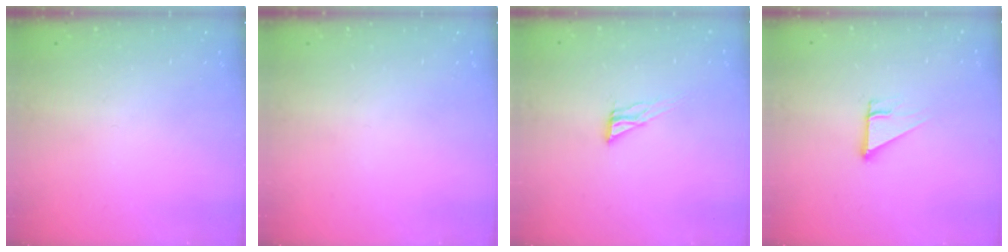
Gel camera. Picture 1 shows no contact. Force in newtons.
{"total": 0.0}
{"total": 6.9, "press": 6.8, "slide": 0.5}
{"total": 4.2, "press": 4.2, "slide": 0.3}